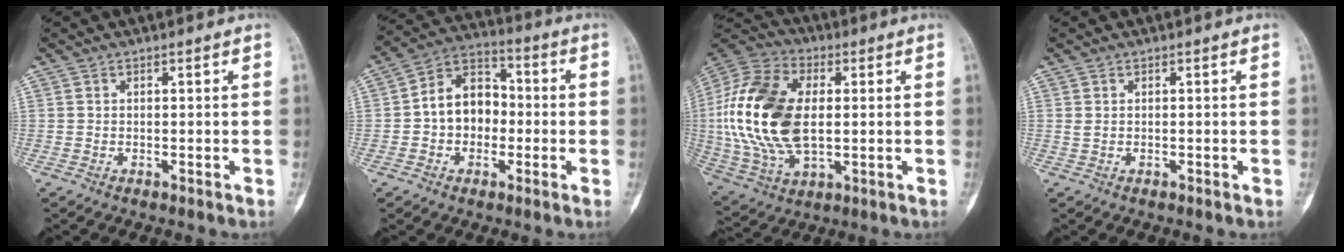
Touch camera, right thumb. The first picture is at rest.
{"total": 11.1, "force": [-0.8, 8.5, 7.1], "torque": [-0.086, 0.038, -0.026]}
{"total": 22.6, "force": [1.2, 13.4, 18.2], "torque": [-0.380, -0.001, 0.025]}
{"total": 0.6, "force": [0.1, 0.4, 0.5], "torque": [-0.016, -0.001, 0.004]}